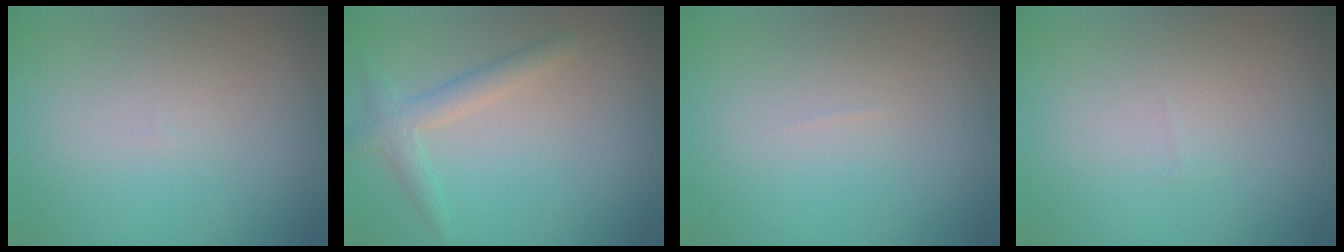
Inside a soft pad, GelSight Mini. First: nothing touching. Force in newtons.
{"total": 2.3, "press": 2.3, "slide": 0.1}
{"total": 0.0}
{"total": 0.0}